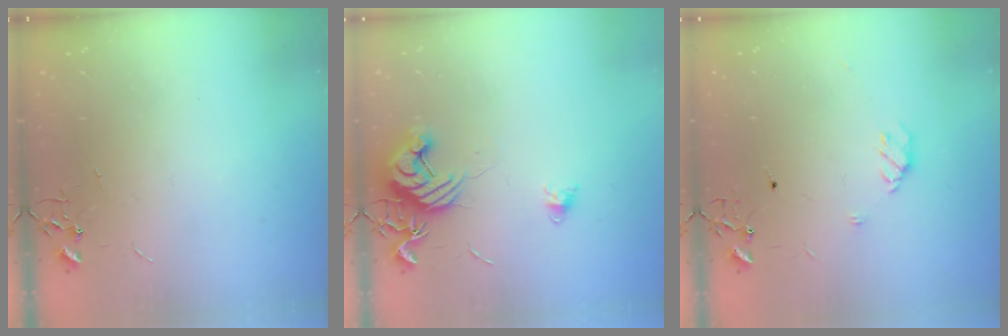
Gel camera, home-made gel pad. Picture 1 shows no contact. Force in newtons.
{"total": 11.6, "press": 11.6, "slide": 0.5}
{"total": 6.9, "press": 6.9, "slide": 0.7}